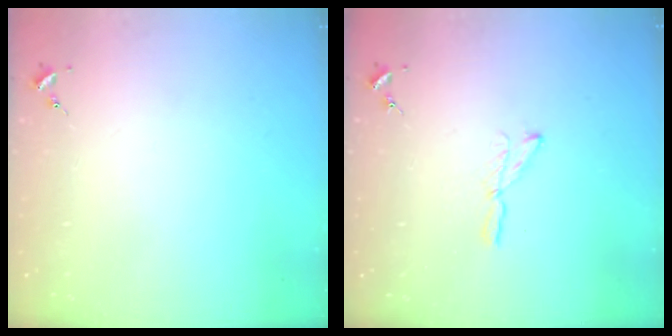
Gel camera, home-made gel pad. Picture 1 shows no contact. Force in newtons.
{"total": 3.9, "press": 3.8, "slide": 0.4}